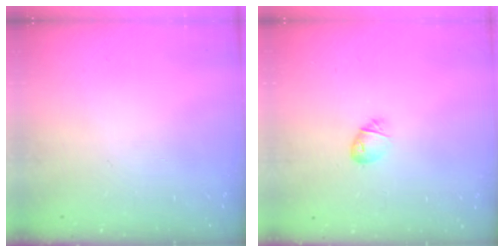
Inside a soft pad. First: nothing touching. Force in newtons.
{"total": 5.2, "press": 5.0, "slide": 1.3}